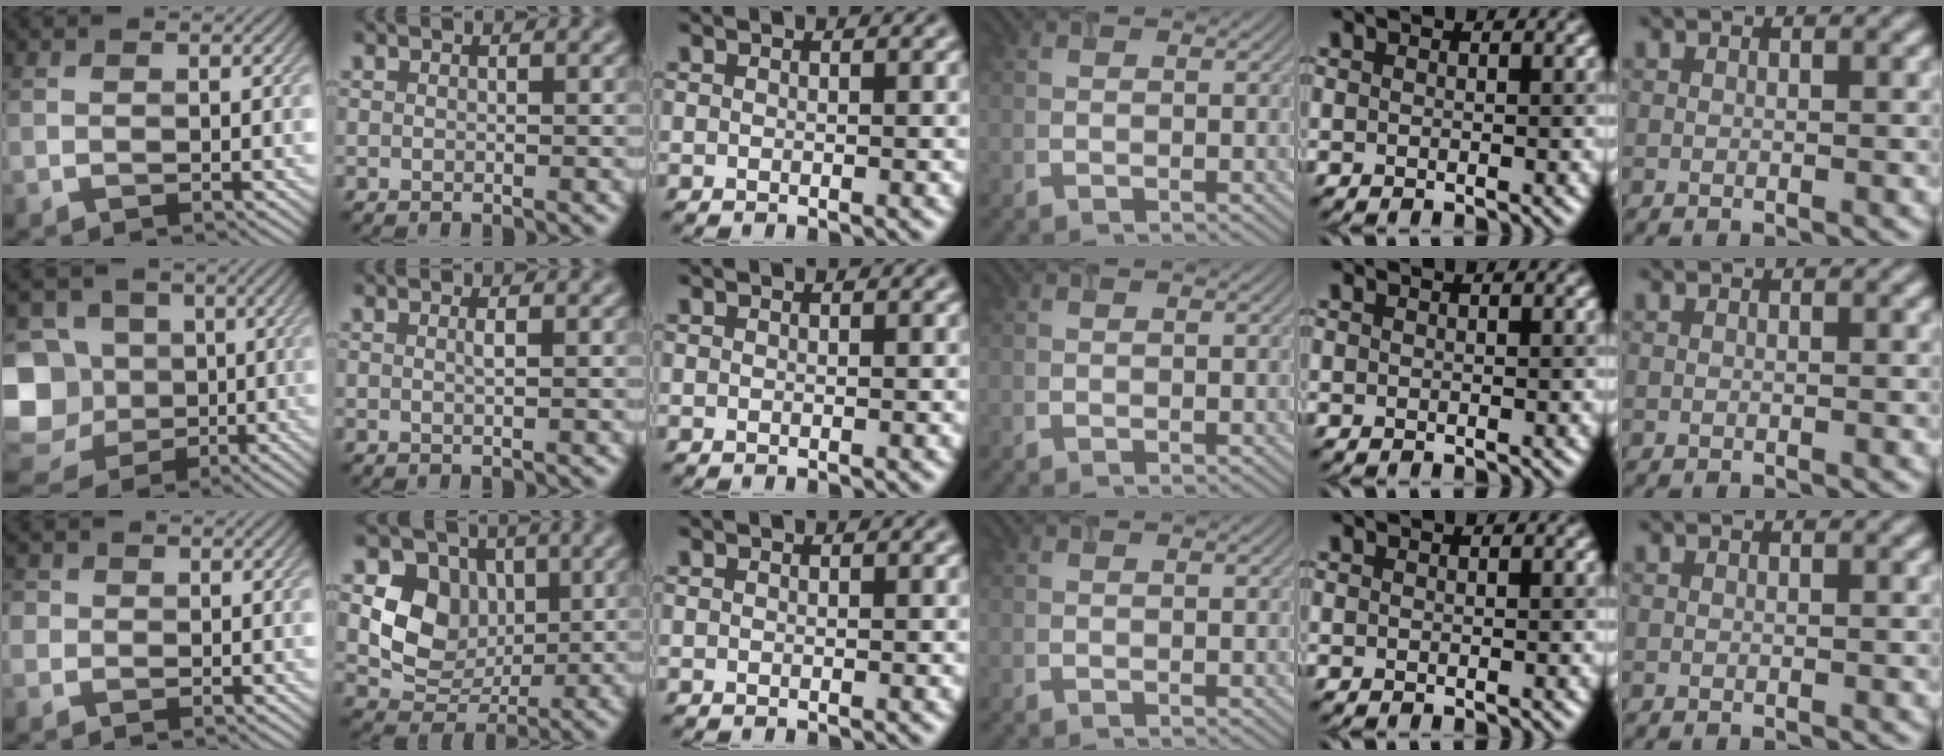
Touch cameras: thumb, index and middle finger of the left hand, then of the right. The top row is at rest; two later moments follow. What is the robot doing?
{"motion": "close", "object": "airpods case & airpods"}